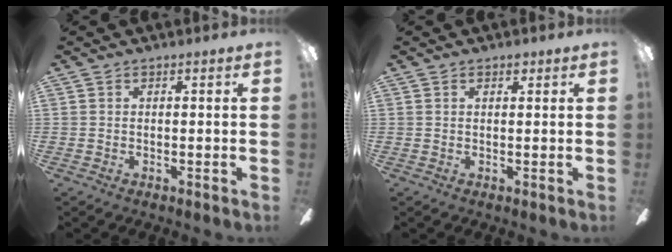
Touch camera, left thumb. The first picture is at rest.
{"total": 1.5, "force": [0.8, 0.8, 1.0], "torque": [-0.006, -0.004, 0.011]}